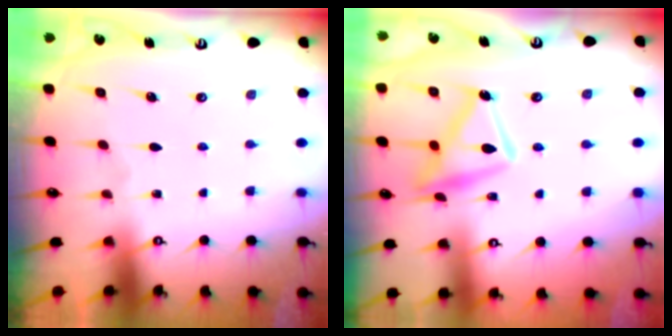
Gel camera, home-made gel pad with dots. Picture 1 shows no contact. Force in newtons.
{"total": 13.9, "press": 13.9, "slide": 1.1}